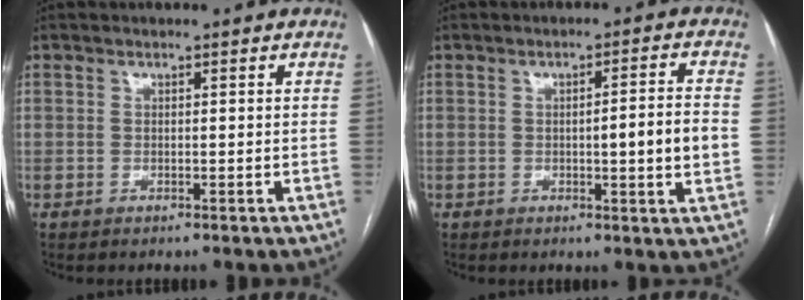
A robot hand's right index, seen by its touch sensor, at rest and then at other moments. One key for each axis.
{"total": 6.3, "fx": -0.5, "fy": 0.1, "fz": 6.3, "tx": -0.090, "ty": 0.005, "tz": -0.006}